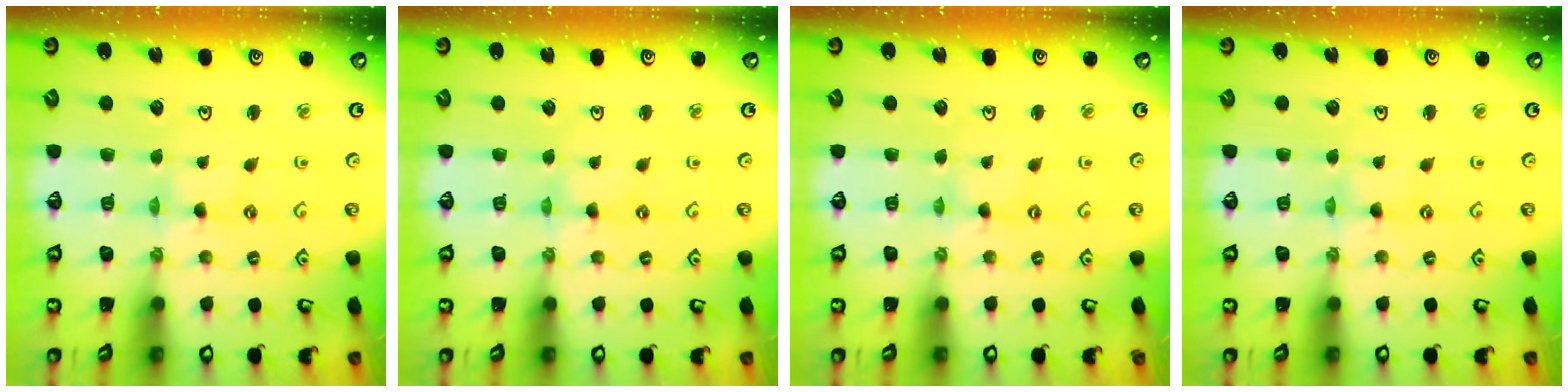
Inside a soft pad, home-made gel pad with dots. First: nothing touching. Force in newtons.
{"total": 0.0}
{"total": 0.0}
{"total": 0.0}